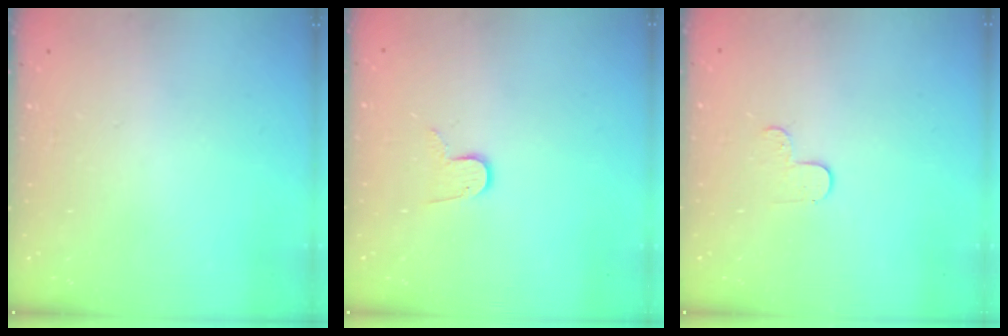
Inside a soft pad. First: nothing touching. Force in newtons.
{"total": 7.2, "press": 7.2, "slide": 0.3}
{"total": 4.9, "press": 4.8, "slide": 0.6}